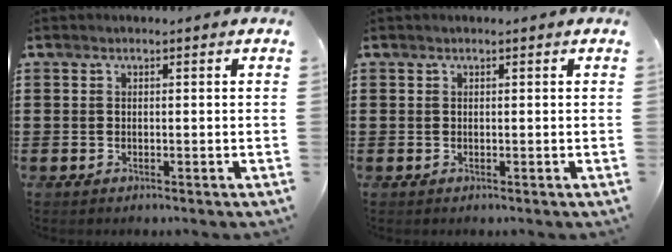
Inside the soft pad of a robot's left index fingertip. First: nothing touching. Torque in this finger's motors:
{"motor_torque": [1.54, -0.60, -0.01, 0.00]}